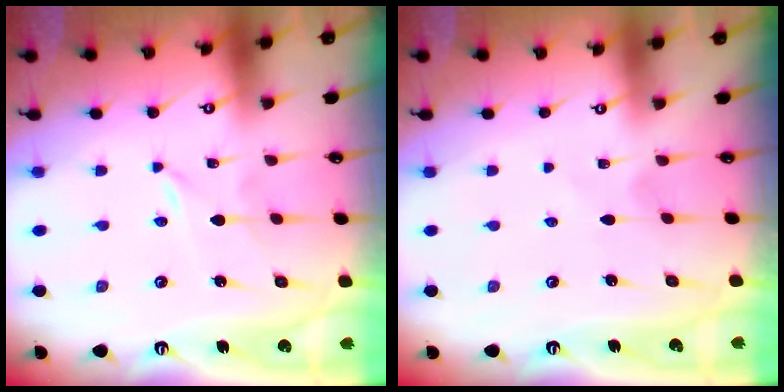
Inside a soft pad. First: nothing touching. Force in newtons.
{"total": 0.9, "press": 0.8, "slide": 0.1}